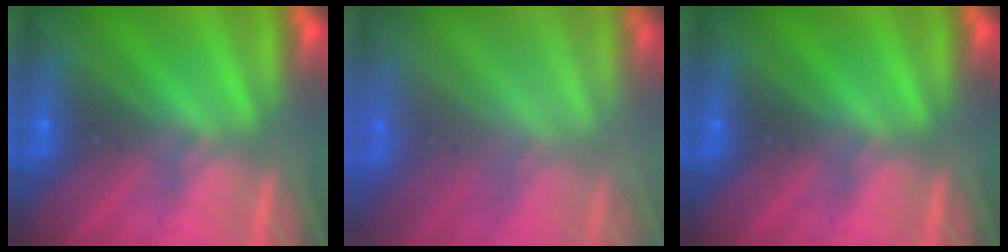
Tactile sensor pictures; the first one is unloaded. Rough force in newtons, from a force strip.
{"total": 2.0}
{"total": 0.0}